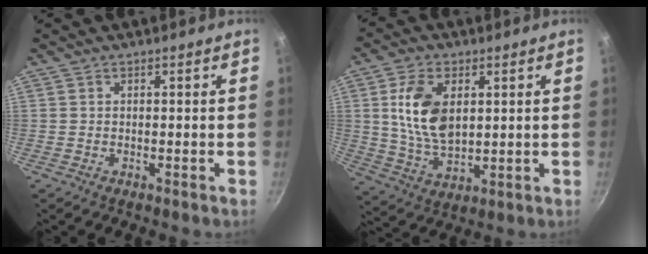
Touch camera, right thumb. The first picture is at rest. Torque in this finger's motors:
{"motor_torque": [-0.37, 1.06, 1.13, -0.26, 0.30]}